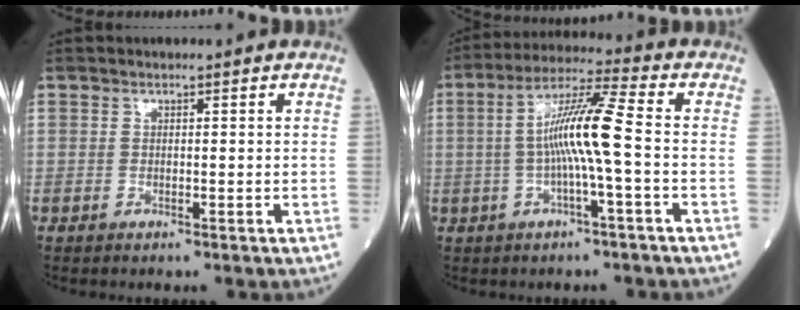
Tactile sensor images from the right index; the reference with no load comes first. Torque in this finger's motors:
{"motor_torque": [1.73, -0.10, 0.94, 0.21]}